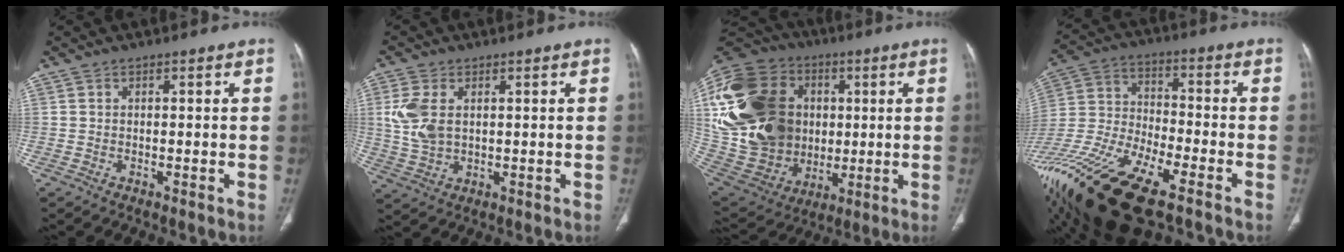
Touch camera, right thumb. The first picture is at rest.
{"total": 10.8, "force": [2.2, 6.2, 8.5], "torque": [-0.209, -0.004, 0.053]}
{"total": 35.5, "force": [5.2, 26.9, 22.7], "torque": [-0.502, 0.041, 0.114]}
{"total": 27.2, "force": [-17.5, 9.5, 18.5], "torque": [-0.461, -0.009, -0.321]}